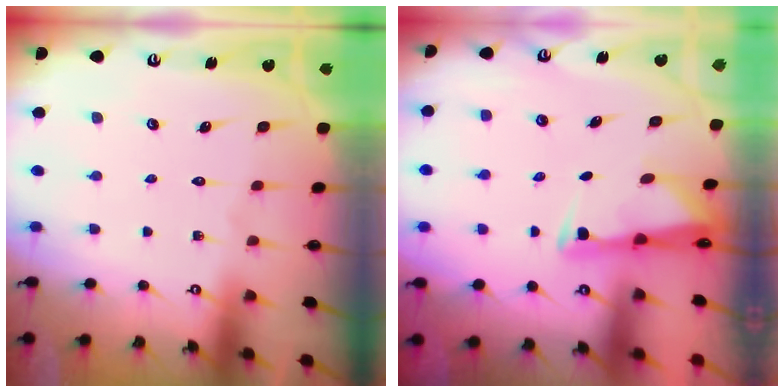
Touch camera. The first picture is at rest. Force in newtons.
{"total": 2.7, "press": 2.7, "slide": 0.4}